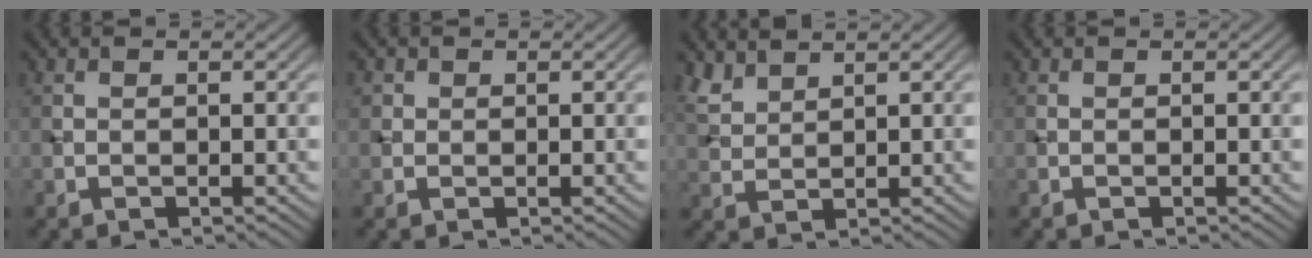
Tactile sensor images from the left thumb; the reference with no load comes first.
{"total": 1.2, "force": [0.4, 1.1, 0.3], "torque": [-0.004, -0.002, 0.006]}
{"total": 3.2, "force": [2.7, 1.1, 1.4], "torque": [-0.039, 0.003, 0.065]}
{"total": 0.0}